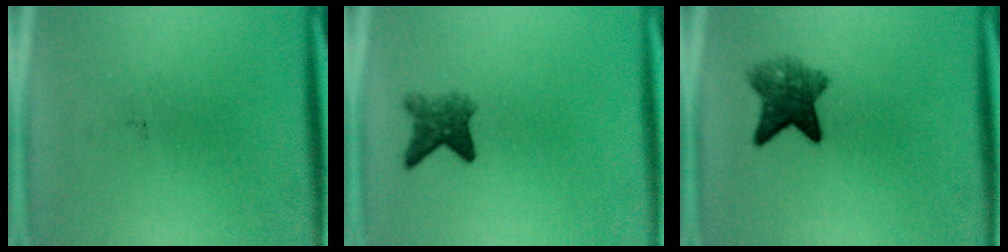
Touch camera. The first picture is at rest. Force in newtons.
{"total": 3.6}
{"total": 5.9}